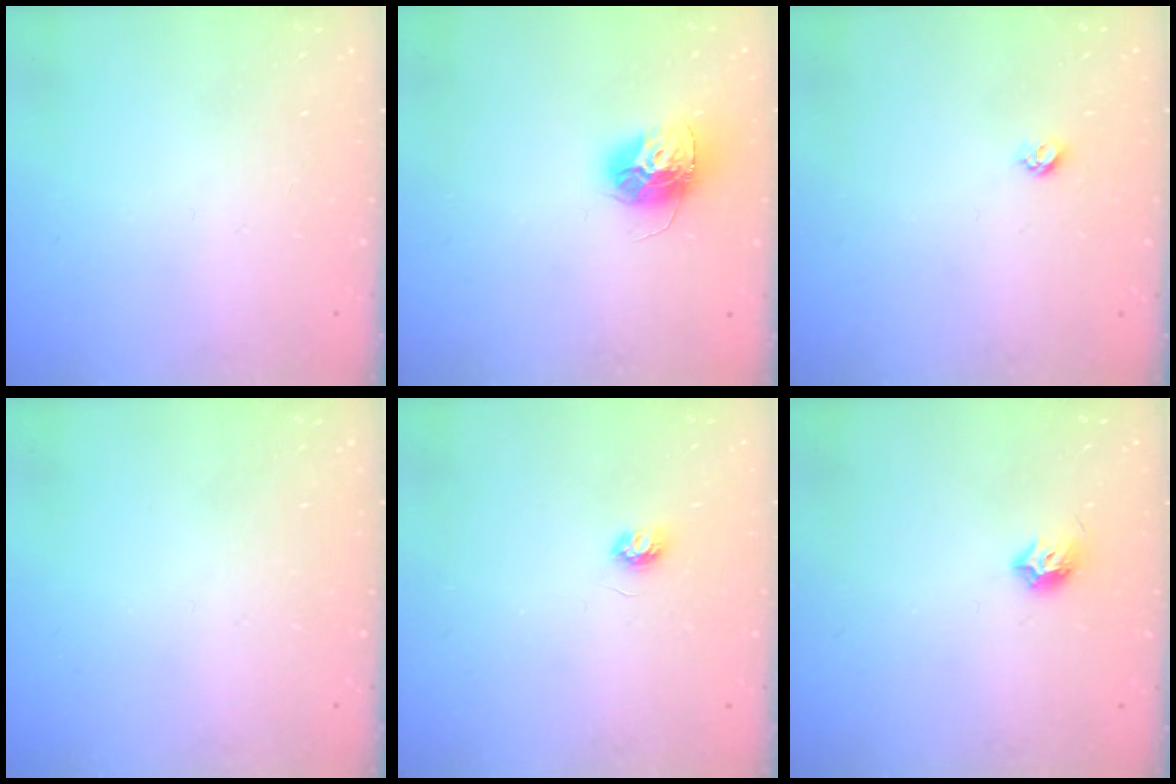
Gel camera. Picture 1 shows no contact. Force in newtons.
{"total": 14.0, "press": 13.9, "slide": 1.1}
{"total": 3.8, "press": 3.8, "slide": 0.6}
{"total": 0.0}
{"total": 3.4, "press": 3.4, "slide": 0.4}
{"total": 6.8, "press": 6.7, "slide": 0.8}